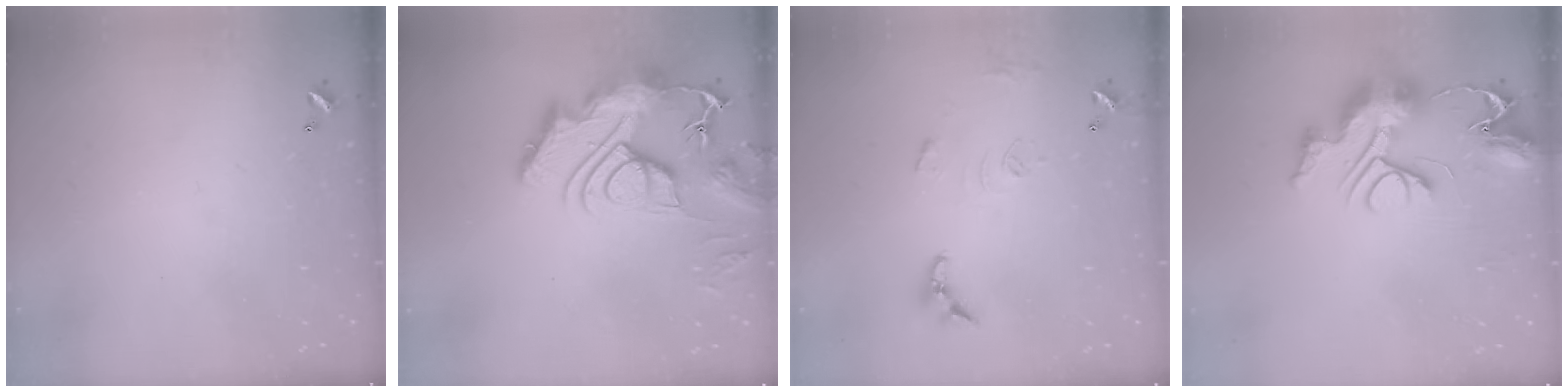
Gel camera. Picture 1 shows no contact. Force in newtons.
{"total": 17.8, "press": 17.8, "slide": 1.8}
{"total": 10.1, "press": 10.0, "slide": 0.8}
{"total": 12.5, "press": 12.4, "slide": 1.2}